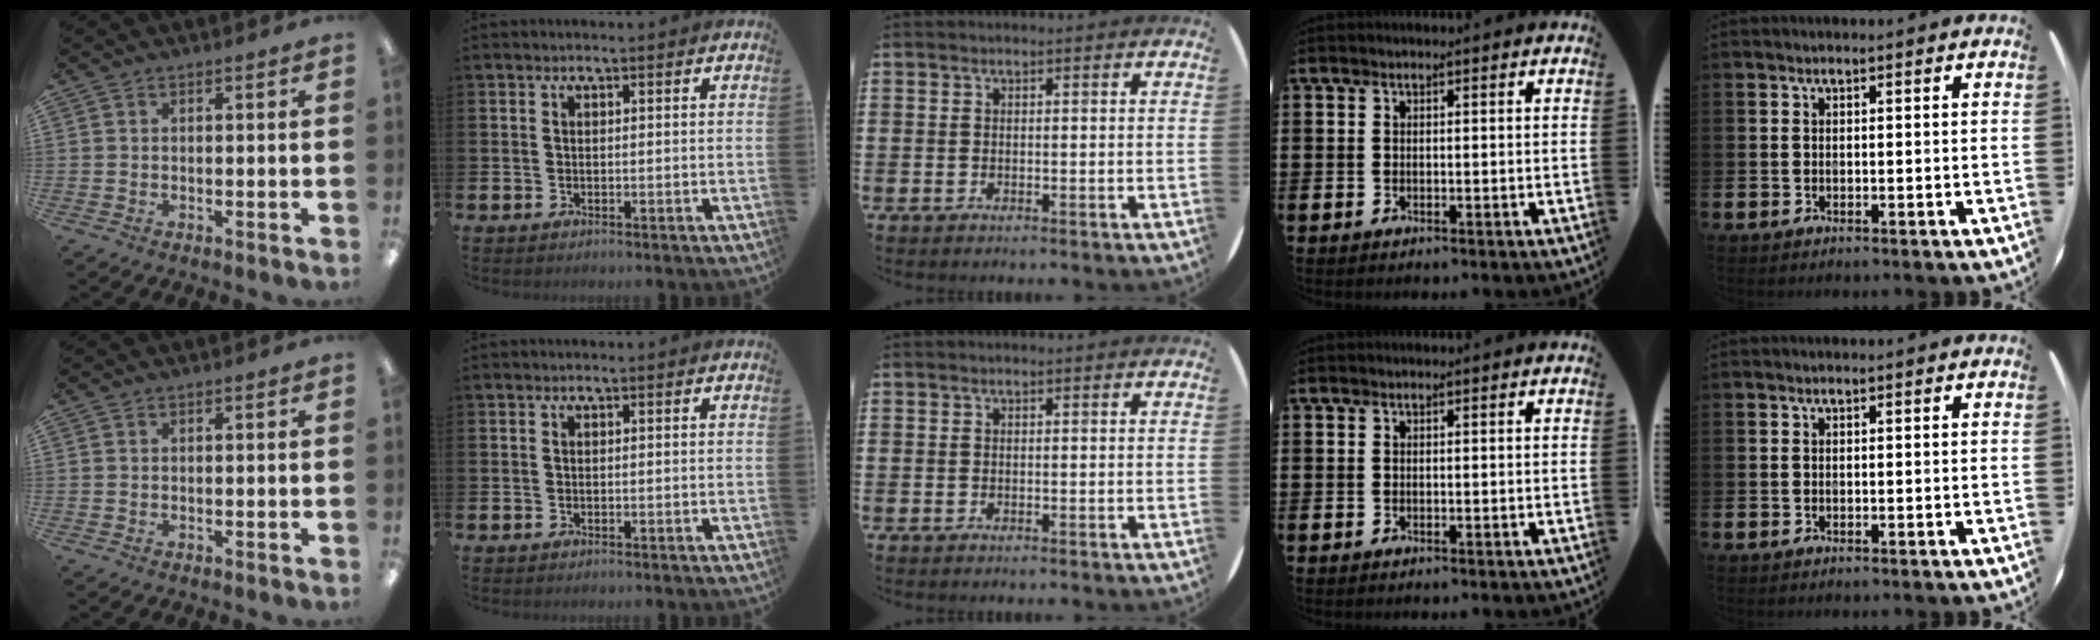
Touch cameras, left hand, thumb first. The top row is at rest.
{}